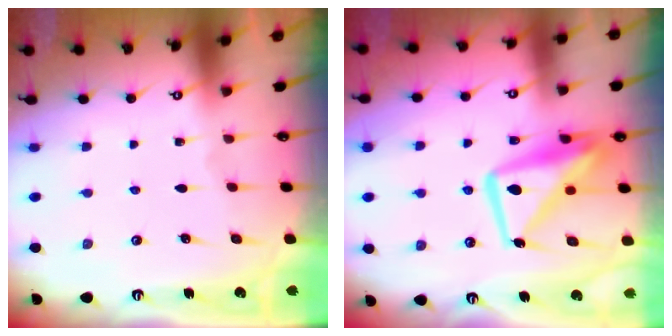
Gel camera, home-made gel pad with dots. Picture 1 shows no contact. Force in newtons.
{"total": 14.2, "press": 14.1, "slide": 1.5}